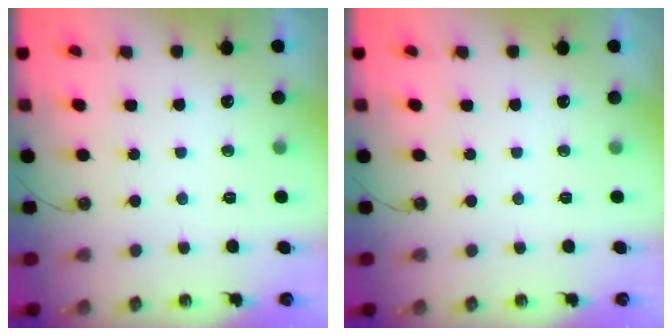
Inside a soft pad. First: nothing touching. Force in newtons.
{"total": 0.0}